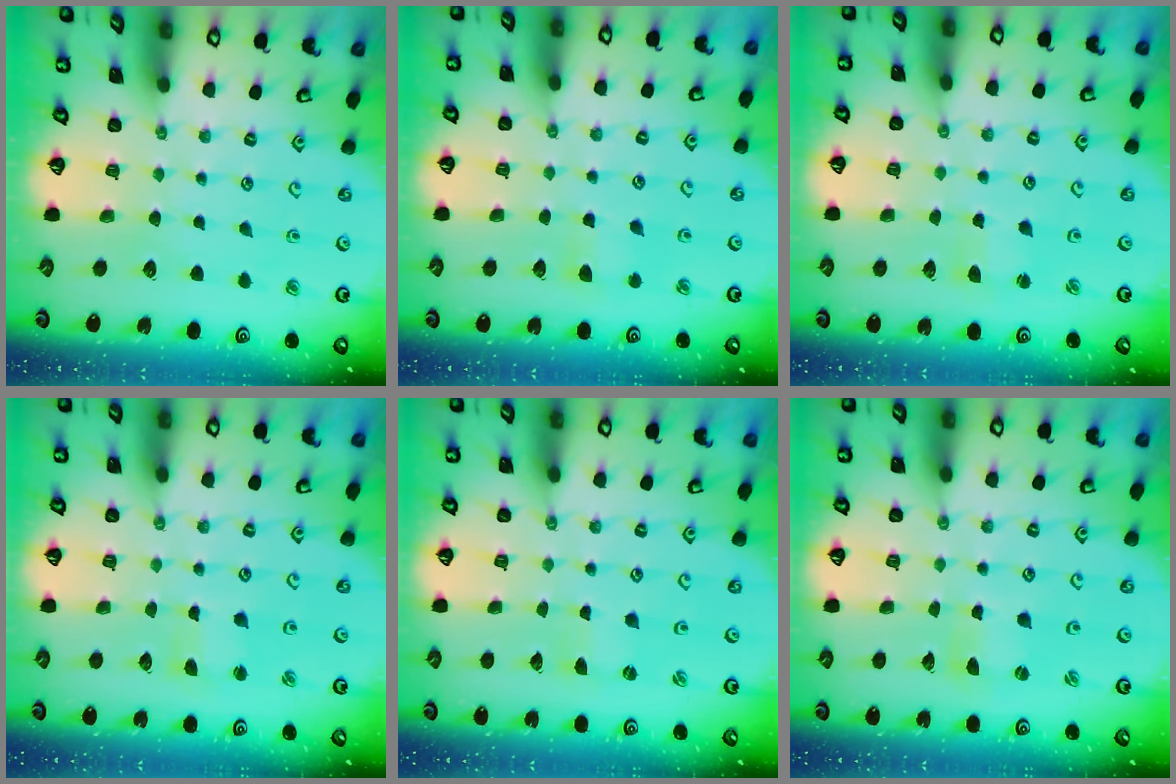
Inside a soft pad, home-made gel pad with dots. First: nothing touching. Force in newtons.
{"total": 4.4, "press": 4.4, "slide": 0.7}
{"total": 2.2, "press": 2.2, "slide": 0.3}
{"total": 2.7, "press": 2.6, "slide": 0.4}
{"total": 1.3, "press": 1.2, "slide": 0.2}
{"total": 0.9, "press": 0.9, "slide": 0.2}